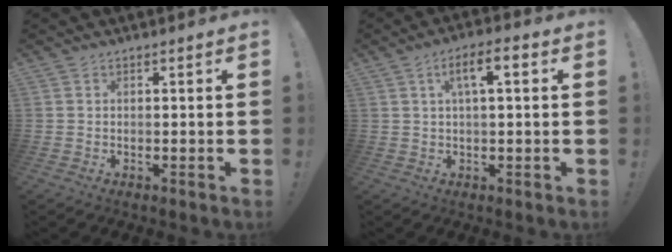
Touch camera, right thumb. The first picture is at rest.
{"total": 6.4, "force": [1.4, 1.8, 6.0], "torque": [-0.097, 0.005, 0.016]}